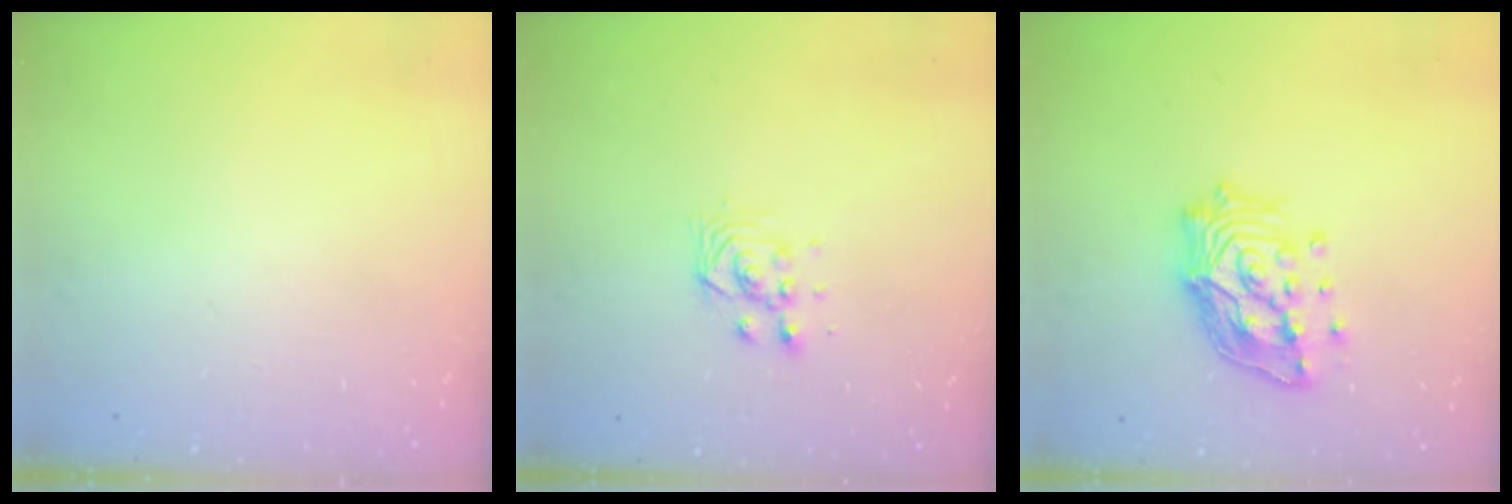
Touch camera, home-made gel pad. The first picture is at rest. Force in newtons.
{"total": 2.9, "press": 2.8, "slide": 0.8}
{"total": 16.9, "press": 16.7, "slide": 2.7}